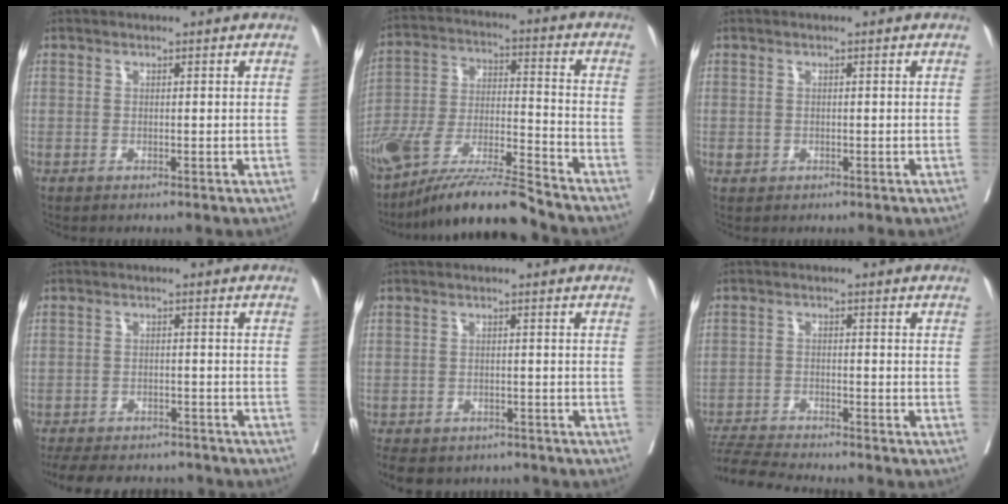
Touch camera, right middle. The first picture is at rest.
{"total": 15.3, "force": [-13.1, 0.3, 7.9], "torque": [-0.155, -0.003, -0.239]}
{"total": 0.8, "force": [-0.2, 0.7, 0.3], "torque": [-0.005, 0.002, 0.000]}
{"total": 15.4, "force": [-13.6, 4.8, 5.5], "torque": [-0.128, -0.006, -0.182]}
{"total": 11.7, "force": [-9.4, 5.8, 3.7], "torque": [-0.088, -0.007, -0.116]}
{"total": 8.0, "force": [-7.7, -0.6, 2.0], "torque": [-0.031, -0.011, -0.133]}